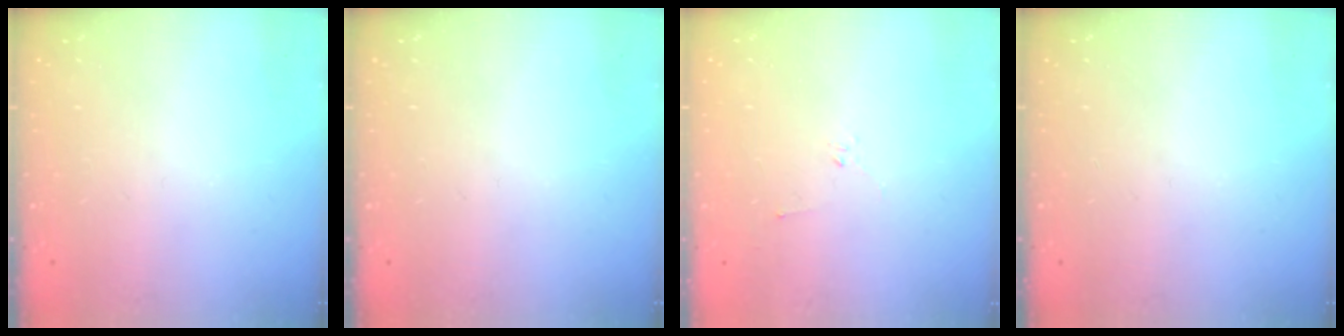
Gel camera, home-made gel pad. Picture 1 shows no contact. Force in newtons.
{"total": 0.0}
{"total": 2.2, "press": 2.1, "slide": 0.7}
{"total": 0.0}